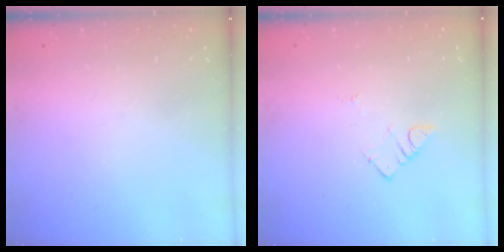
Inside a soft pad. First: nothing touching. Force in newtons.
{"total": 3.5, "press": 3.5, "slide": 0.4}